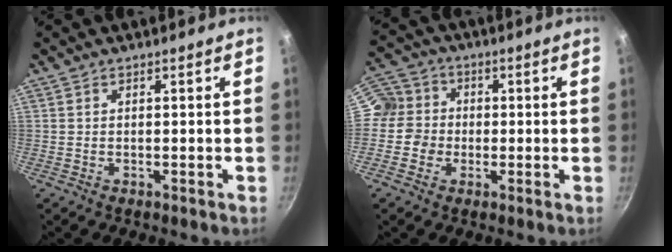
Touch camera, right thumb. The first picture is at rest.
{"total": 9.0, "force": [-0.8, 8.7, 2.2], "torque": [-0.023, 0.023, -0.022]}